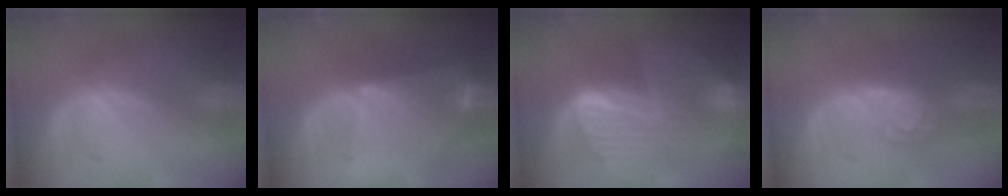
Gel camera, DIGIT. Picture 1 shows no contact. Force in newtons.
{"total": 7.5, "press": 6.6, "slide": 3.6}
{"total": 10.4, "press": 10.4, "slide": 1.0}
{"total": 5.2, "press": 5.2, "slide": 0.2}